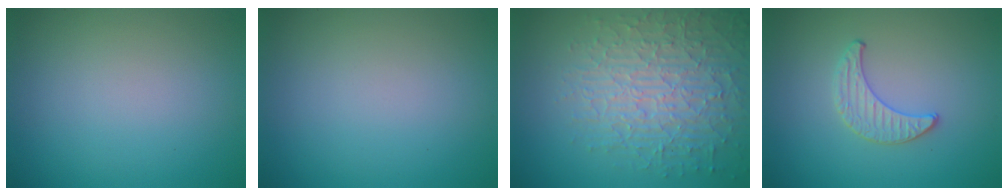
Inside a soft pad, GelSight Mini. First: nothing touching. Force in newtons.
{"total": 0.0}
{"total": 7.0, "press": 5.3, "slide": 4.5}
{"total": 1.3, "press": 1.3, "slide": 0.2}